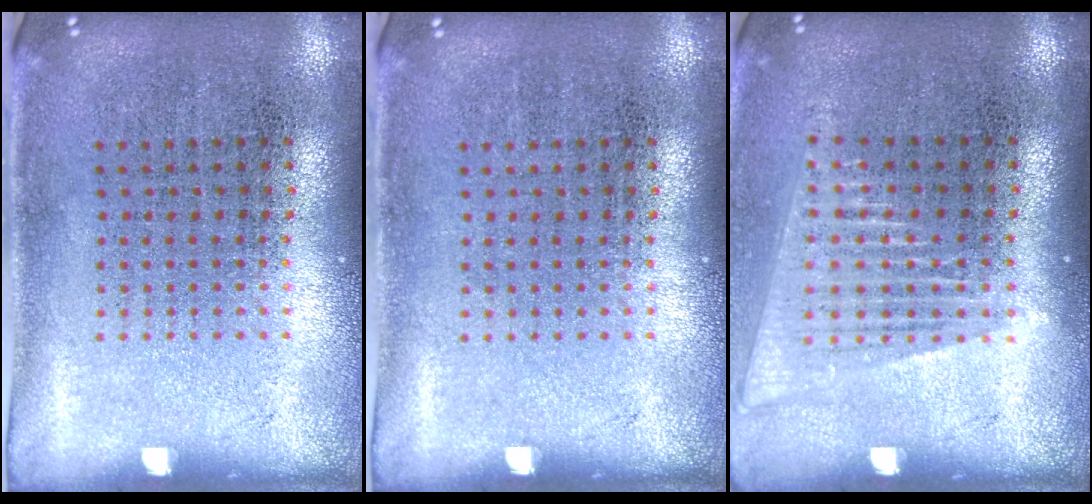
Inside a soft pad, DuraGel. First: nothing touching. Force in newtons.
{"total": 0.0}
{"total": 1.4, "press": 1.3, "slide": 0.6}